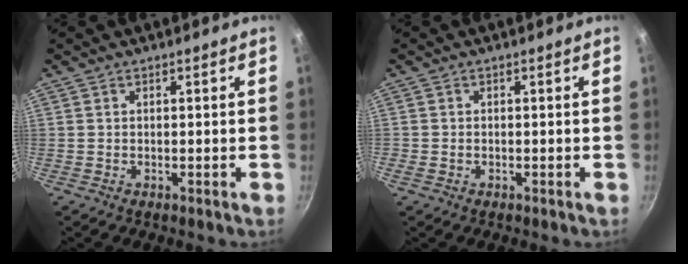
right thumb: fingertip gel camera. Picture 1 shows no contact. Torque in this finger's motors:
{"motor_torque": [0.01, -0.01, 0.02, 0.27, -0.03]}